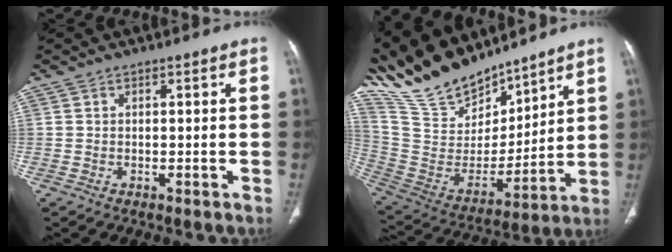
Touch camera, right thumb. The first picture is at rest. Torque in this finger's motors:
{"motor_torque": [-2.56, 2.45, -0.69, 1.12, 0.06]}